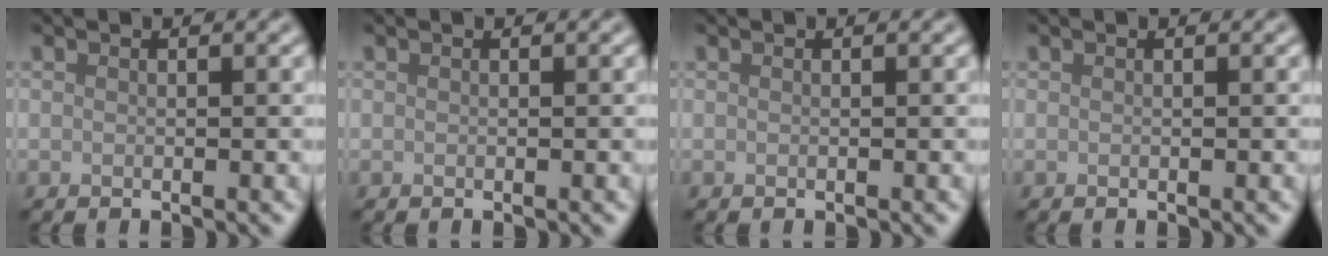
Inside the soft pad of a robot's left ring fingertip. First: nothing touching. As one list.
[{"total": 0.0}, {"total": 0.0}, {"total": 0.0}]